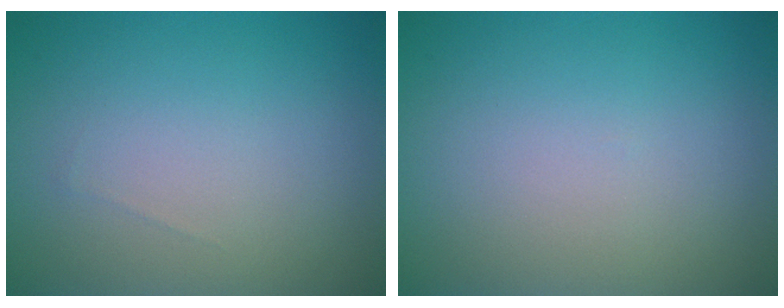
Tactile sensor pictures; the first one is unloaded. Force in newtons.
{"total": 0.0}